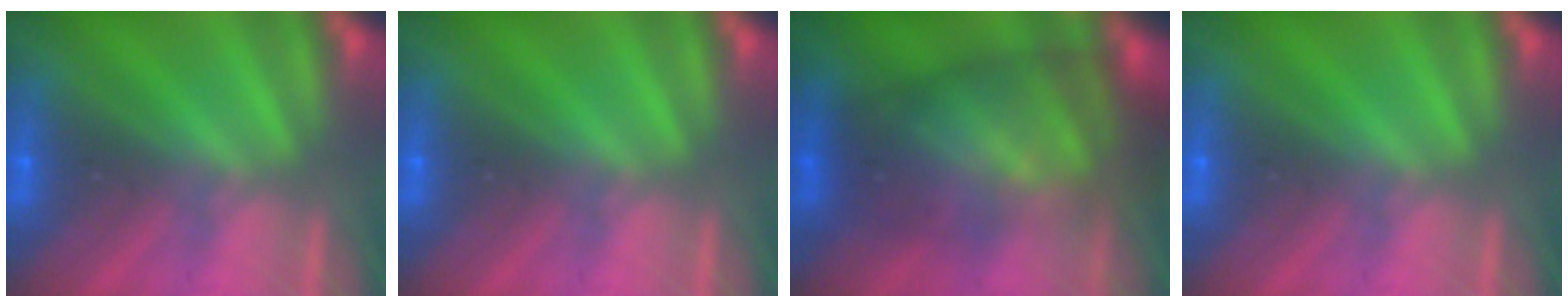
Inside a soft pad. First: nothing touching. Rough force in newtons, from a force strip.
{"total": 0.0}
{"total": 7.4}
{"total": 0.0}